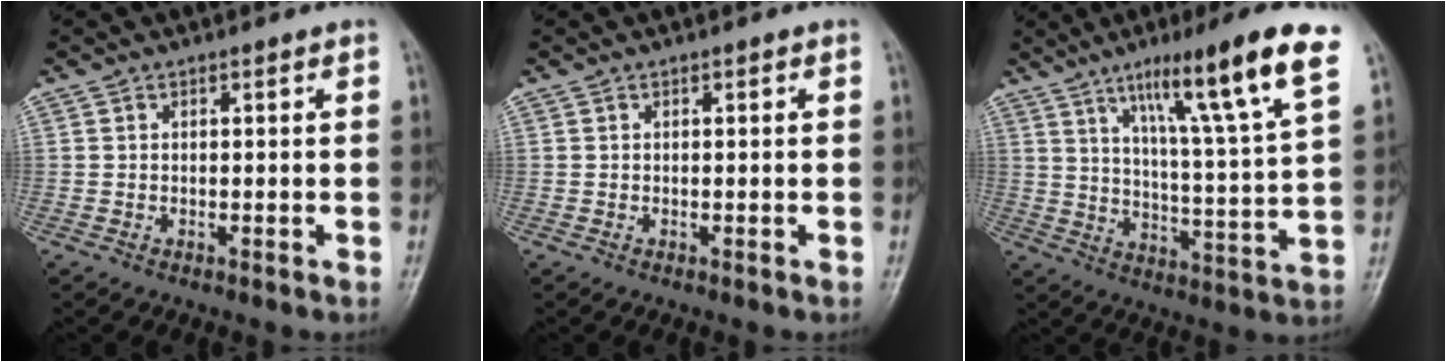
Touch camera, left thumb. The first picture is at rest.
{"total": 0.0}
{"total": 18.6, "force": [10.5, 1.3, 15.3], "torque": [-0.225, -0.043, 0.162]}